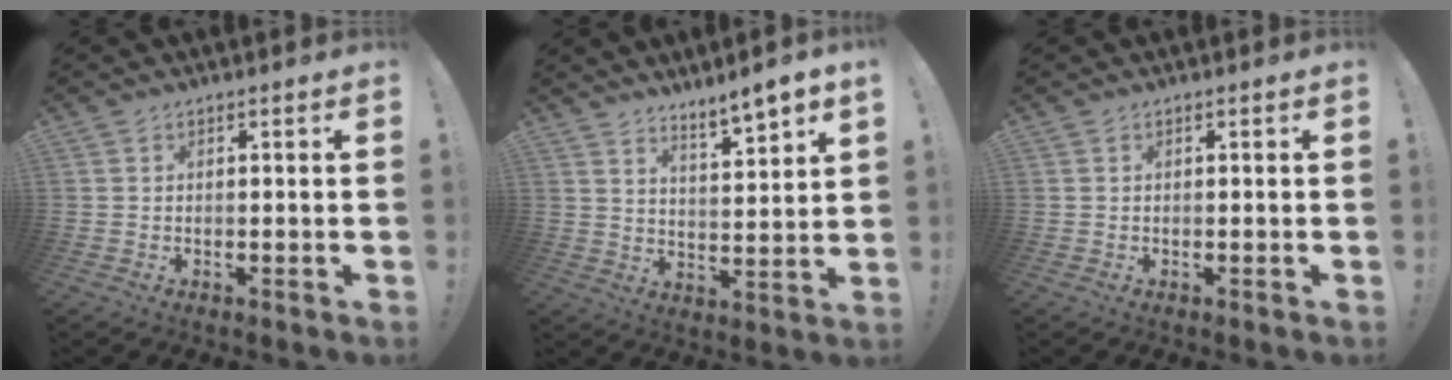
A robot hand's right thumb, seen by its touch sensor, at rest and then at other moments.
{"total": 6.6, "force": [5.8, -0.1, 3.2], "torque": [-0.047, -0.050, 0.097]}
{"total": 0.0}